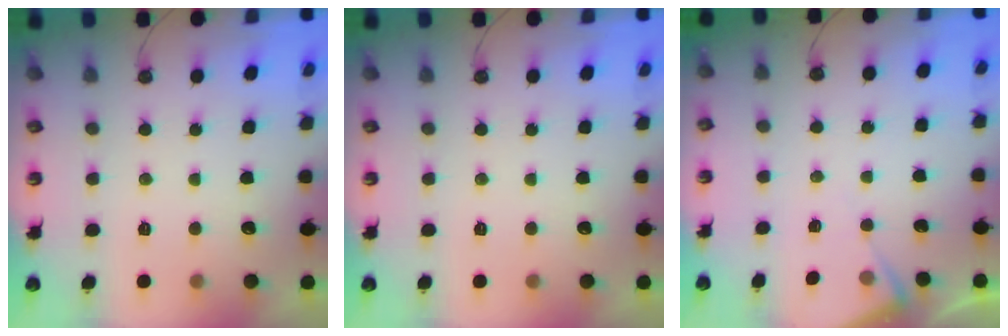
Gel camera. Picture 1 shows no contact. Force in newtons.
{"total": 0.0}
{"total": 5.1, "press": 5.1, "slide": 0.6}